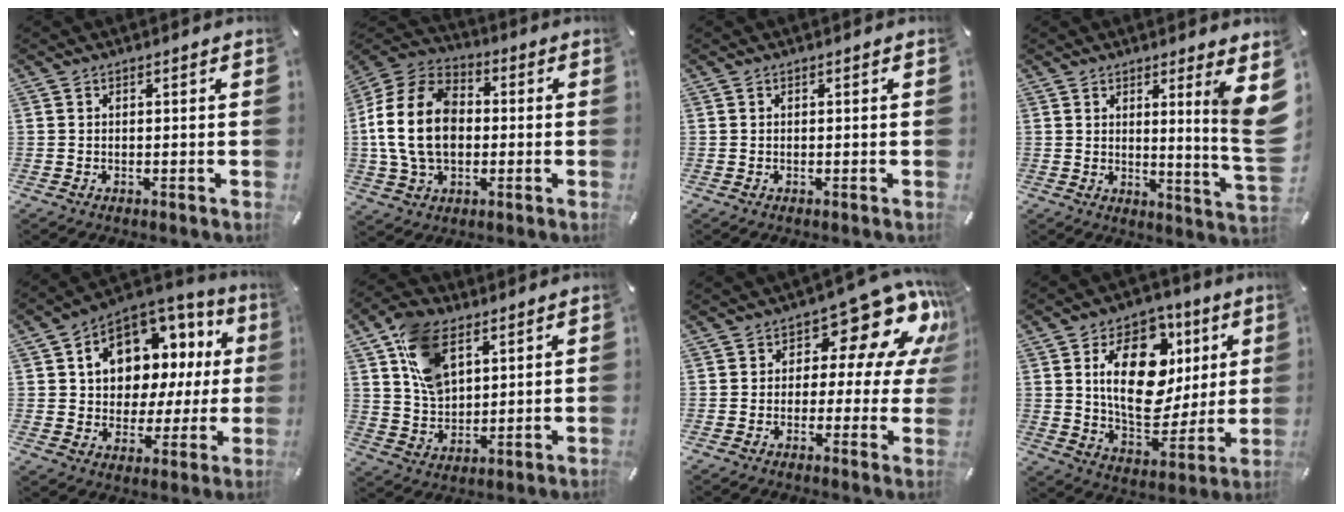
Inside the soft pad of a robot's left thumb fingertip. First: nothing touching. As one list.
[{"total": 16.5, "force": [-1.1, 12.2, 11.0], "torque": [-0.264, 0.019, -0.024]}, {"total": 0.0}, {"total": 10.3, "force": [3.6, -0.5, 9.7], "torque": [-0.140, -0.045, 0.052]}, {"total": 12.2, "force": [4.2, 9.8, 6.0], "torque": [-0.100, -0.035, 0.080]}, {"total": 12.8, "force": [6.0, 8.4, 7.6], "torque": [-0.146, -0.009, 0.114]}, {"total": 14.0, "force": [7.4, 7.5, 9.3], "torque": [-0.125, -0.053, 0.124]}, {"total": 21.3, "force": [6.2, 13.7, 15.1], "torque": [-0.243, -0.016, 0.105]}]